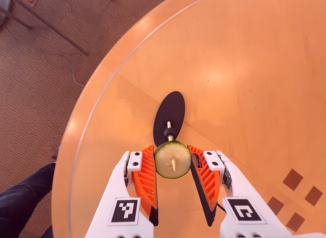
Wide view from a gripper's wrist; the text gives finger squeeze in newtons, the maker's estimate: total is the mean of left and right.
{"total": 7.7, "left": 7.3, "right": 8.0}